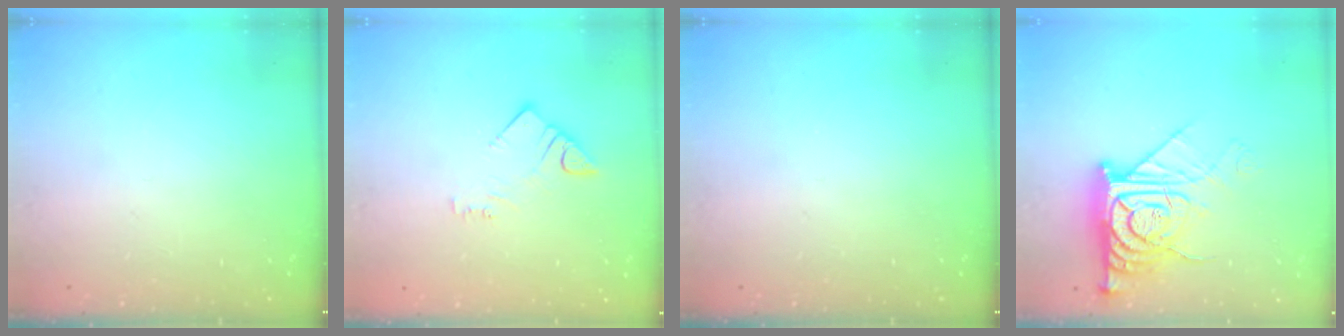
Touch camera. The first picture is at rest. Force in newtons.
{"total": 3.7, "press": 3.7, "slide": 0.3}
{"total": 0.0}
{"total": 14.0, "press": 13.9, "slide": 1.4}